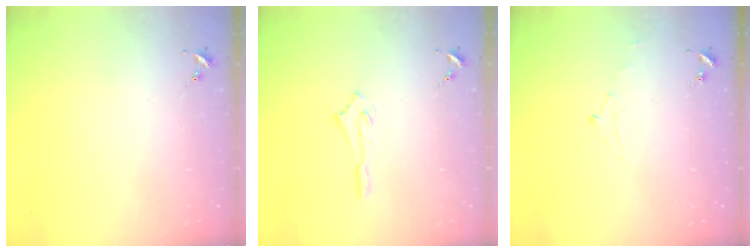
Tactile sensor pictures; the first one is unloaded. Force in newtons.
{"total": 2.5, "press": 2.5, "slide": 0.2}
{"total": 5.2, "press": 5.2, "slide": 0.6}